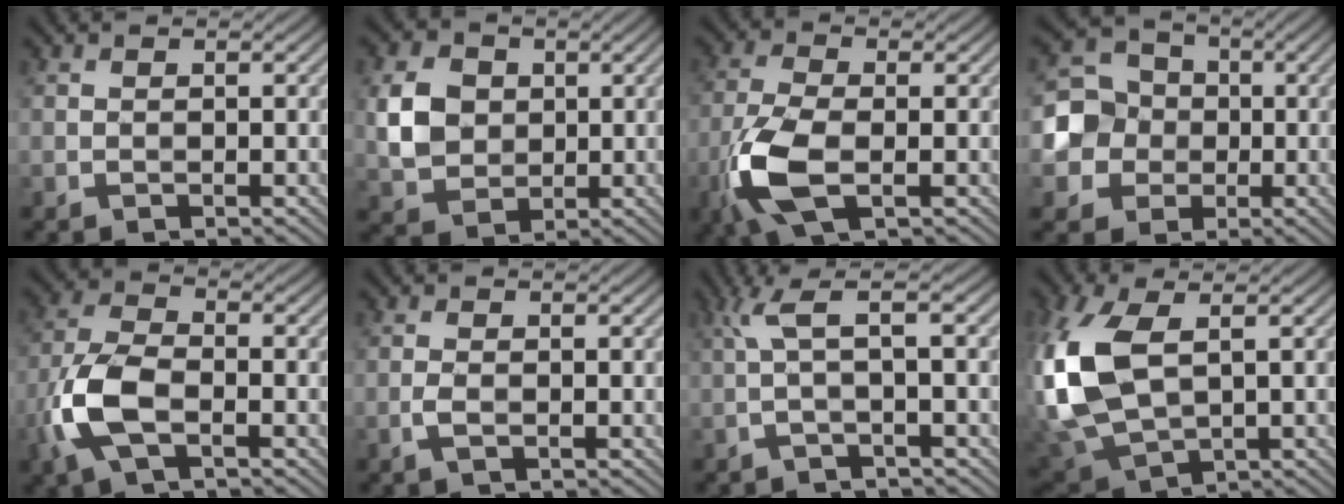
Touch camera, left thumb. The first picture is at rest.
{"total": 6.5, "force": [1.0, 5.4, 3.3], "torque": [-0.087, 0.004, 0.018]}
{"total": 8.5, "force": [-2.8, 3.8, 7.1], "torque": [-0.175, -0.006, -0.065]}
{"total": 8.2, "force": [-0.9, 7.8, 2.3], "torque": [-0.068, 0.003, -0.042]}
{"total": 8.3, "force": [-3.0, 4.0, 6.6], "torque": [-0.163, 0.002, -0.074]}
{"total": 1.6, "force": [-0.5, 0.5, 1.4], "torque": [-0.032, 0.003, -0.013]}
{"total": 5.1, "force": [0.8, 0.6, 5.0], "torque": [-0.094, 0.019, 0.009]}
{"total": 12.2, "force": [1.6, 6.9, 9.9], "torque": [-0.275, -0.001, 0.037]}